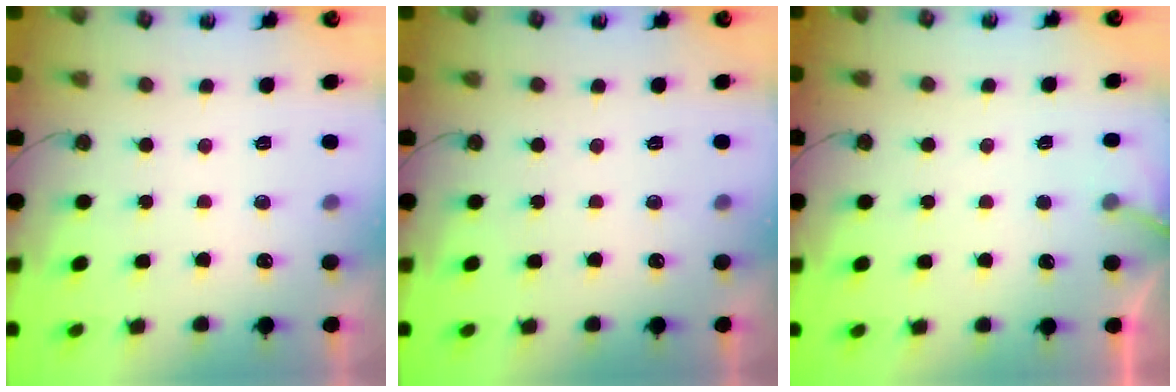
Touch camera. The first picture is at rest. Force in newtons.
{"total": 0.0}
{"total": 3.4, "press": 3.4, "slide": 0.2}